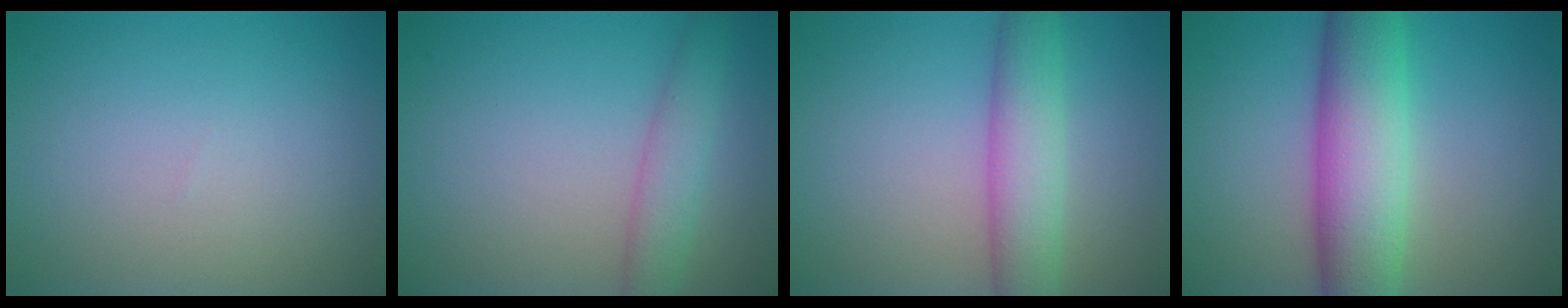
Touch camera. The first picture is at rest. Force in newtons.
{"total": 2.9, "press": 2.9, "slide": 0.1}
{"total": 5.0, "press": 5.0, "slide": 0.4}
{"total": 8.9, "press": 8.9, "slide": 0.4}